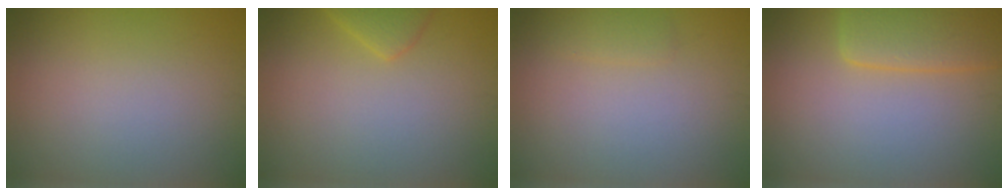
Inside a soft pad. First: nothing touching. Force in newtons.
{"total": 2.0, "press": 1.9, "slide": 0.2}
{"total": 0.8, "press": 0.8, "slide": 0.1}
{"total": 5.0, "press": 5.0, "slide": 0.3}